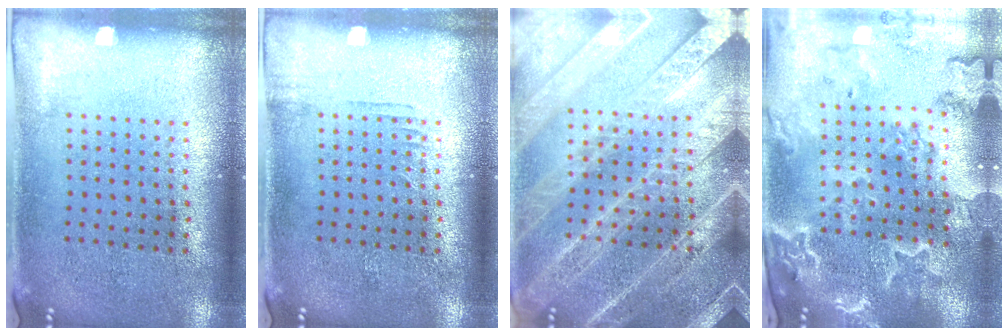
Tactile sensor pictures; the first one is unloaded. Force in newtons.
{"total": 0.6, "press": 0.6, "slide": 0.2}
{"total": 4.3, "press": 4.3, "slide": 0.6}
{"total": 3.5, "press": 3.1, "slide": 1.7}